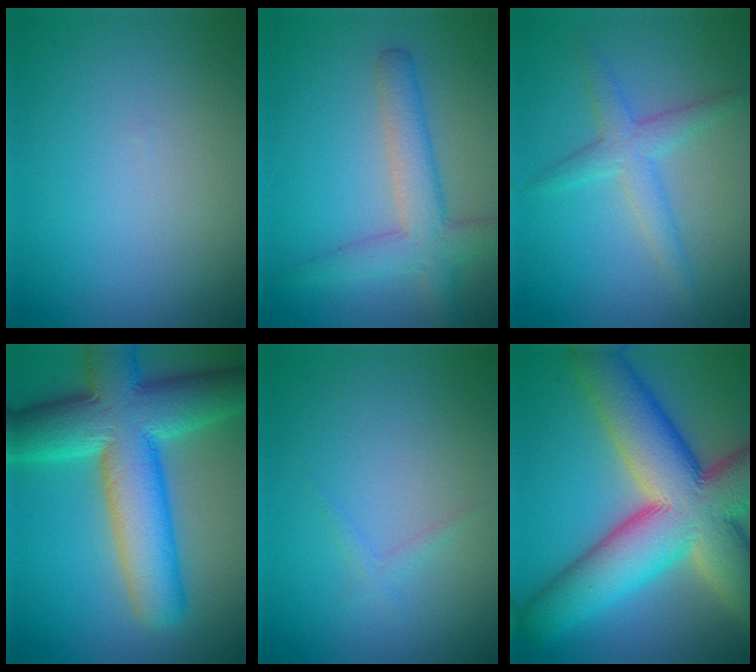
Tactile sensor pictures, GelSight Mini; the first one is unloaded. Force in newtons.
{"total": 4.3, "press": 4.3, "slide": 0.2}
{"total": 3.0, "press": 3.0, "slide": 0.2}
{"total": 12.4, "press": 12.4, "slide": 0.6}
{"total": 0.7, "press": 0.7, "slide": 0.0}
{"total": 15.3, "press": 15.3, "slide": 1.1}